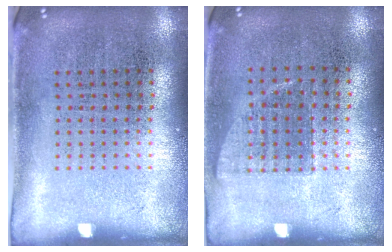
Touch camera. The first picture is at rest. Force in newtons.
{"total": 0.7, "press": 0.7, "slide": 0.2}